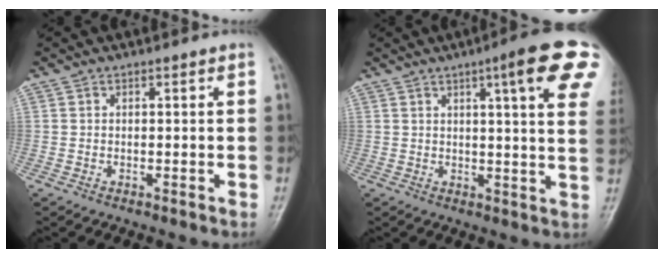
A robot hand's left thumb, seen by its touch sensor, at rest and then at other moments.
{"total": 14.4, "force": [6.7, 2.1, 12.5], "torque": [-0.141, -0.019, 0.076]}